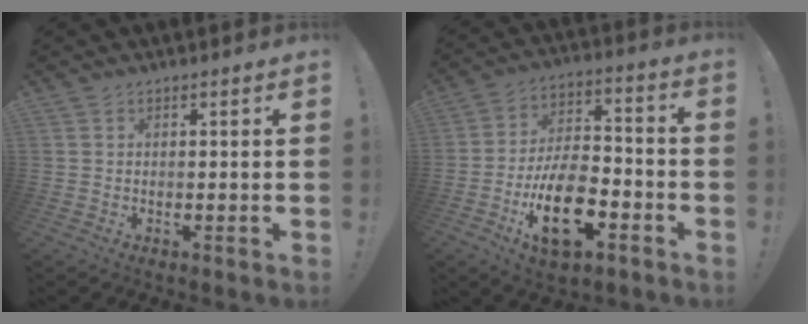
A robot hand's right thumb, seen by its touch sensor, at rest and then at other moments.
{"total": 18.5, "force": [-8.0, 9.6, 13.7], "torque": [-0.237, 0.052, -0.126]}